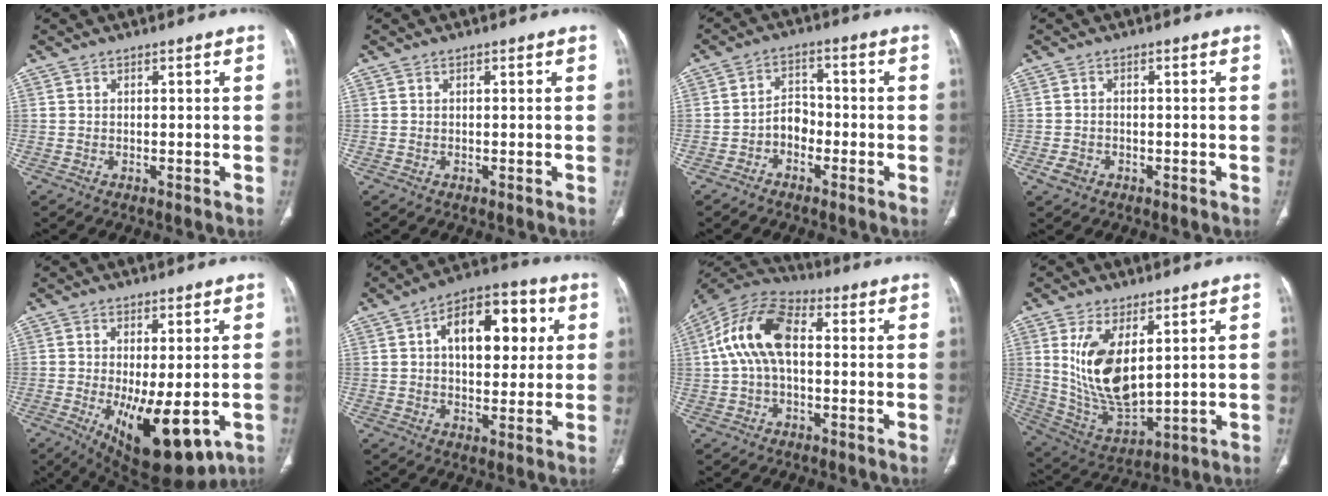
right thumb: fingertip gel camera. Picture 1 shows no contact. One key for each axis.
{"total": 0.0}
{"total": 4.3, "fx": -2.0, "fy": 3.1, "fz": 2.3, "tx": -0.023, "ty": 0.026, "tz": -0.044}
{"total": 2.4, "fx": -1.1, "fy": 1.9, "fz": 1.0, "tx": -0.017, "ty": 0.006, "tz": -0.015}
{"total": 14.5, "fx": -4.0, "fy": 5.6, "fz": 12.7, "tx": -0.196, "ty": -0.023, "tz": -0.040}
{"total": 15.2, "fx": 3.8, "fy": 8.5, "fz": 12.0, "tx": -0.142, "ty": 0.014, "tz": 0.053}
{"total": 13.4, "fx": 1.2, "fy": 7.5, "fz": 11.0, "tx": -0.219, "ty": 0.038, "tz": 0.013}
{"total": 14.4, "fx": 4.1, "fy": 6.9, "fz": 12.0, "tx": -0.220, "ty": -0.026, "tz": 0.102}